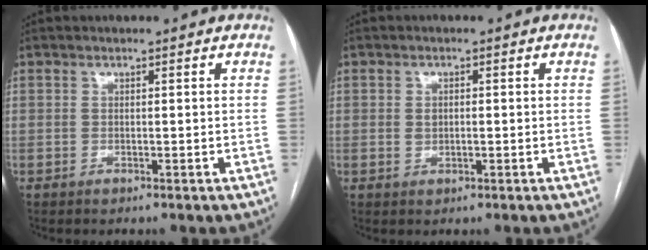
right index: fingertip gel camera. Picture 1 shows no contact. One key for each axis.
{"total": 1.6, "fx": 0.1, "fy": 1.2, "fz": 1.1, "tx": -0.018, "ty": 0.002, "tz": 0.006}